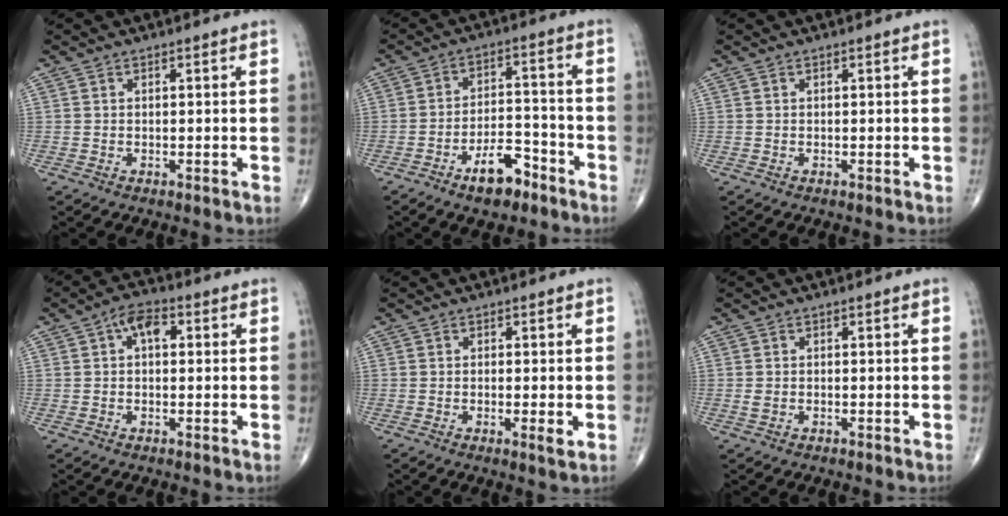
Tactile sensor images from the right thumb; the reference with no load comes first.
{"total": 8.4, "force": [-5.3, 3.8, 5.3], "torque": [-0.071, 0.041, -0.086]}
{"total": 0.0}
{"total": 4.9, "force": [1.1, 2.9, 3.9], "torque": [-0.053, 0.014, 0.009]}
{"total": 2.1, "force": [-0.4, 0.3, 2.1], "torque": [-0.038, -0.007, -0.009]}
{"total": 1.1, "force": [-0.2, 0.8, 0.7], "torque": [-0.019, 0.002, -0.004]}